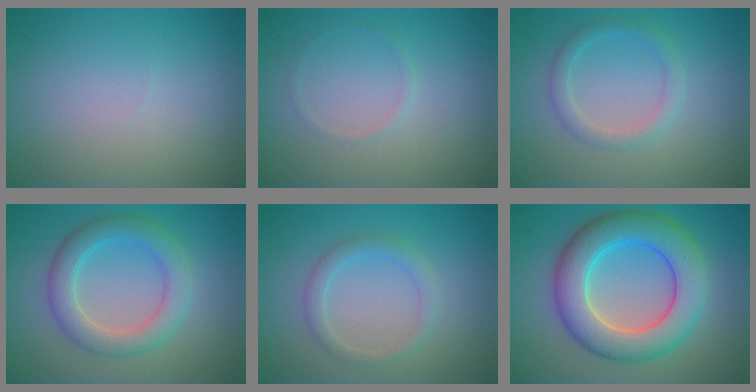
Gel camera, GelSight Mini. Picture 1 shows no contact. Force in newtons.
{"total": 0.6, "press": 0.6, "slide": 0.0}
{"total": 2.1, "press": 2.1, "slide": 0.1}
{"total": 4.4, "press": 4.4, "slide": 0.2}
{"total": 2.1, "press": 2.1, "slide": 0.1}
{"total": 9.1, "press": 9.1, "slide": 0.4}